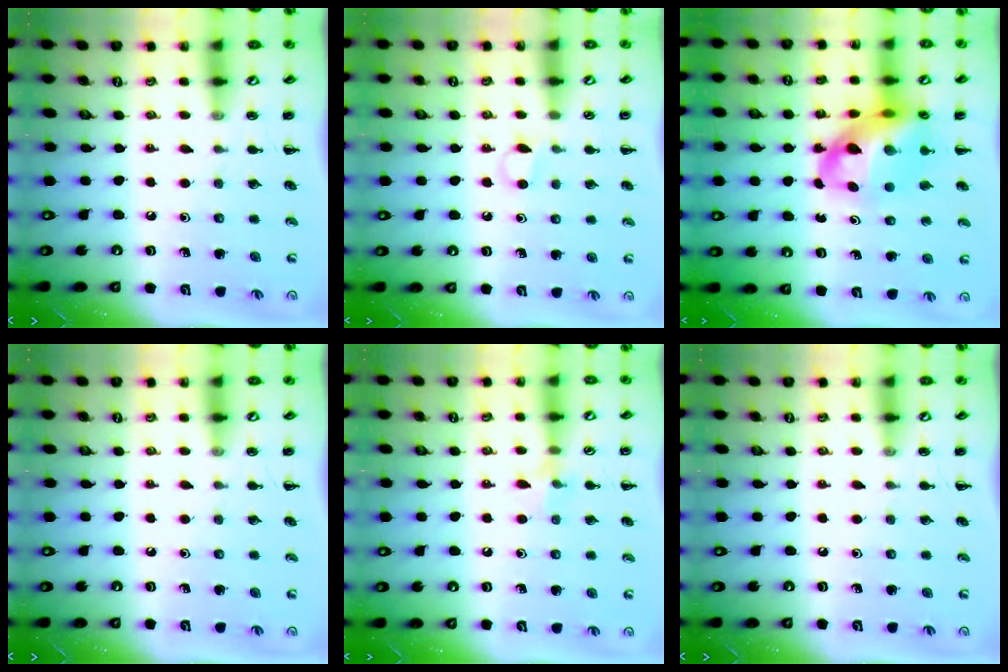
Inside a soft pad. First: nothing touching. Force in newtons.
{"total": 3.2, "press": 3.0, "slide": 1.1}
{"total": 15.8, "press": 15.2, "slide": 4.0}
{"total": 0.0}
{"total": 5.7, "press": 5.4, "slide": 1.8}
{"total": 0.0}